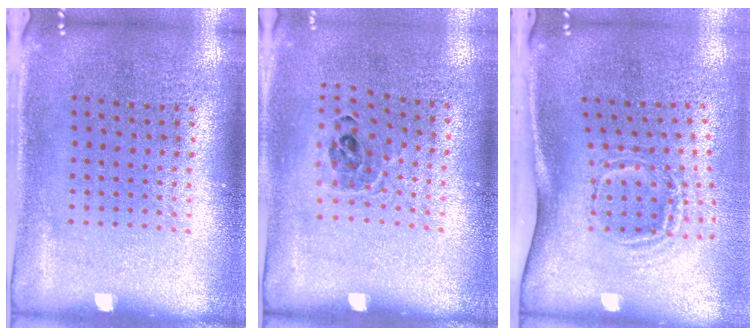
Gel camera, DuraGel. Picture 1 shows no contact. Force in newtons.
{"total": 0.9, "press": 0.8, "slide": 0.3}
{"total": 1.9, "press": 1.2, "slide": 1.5}